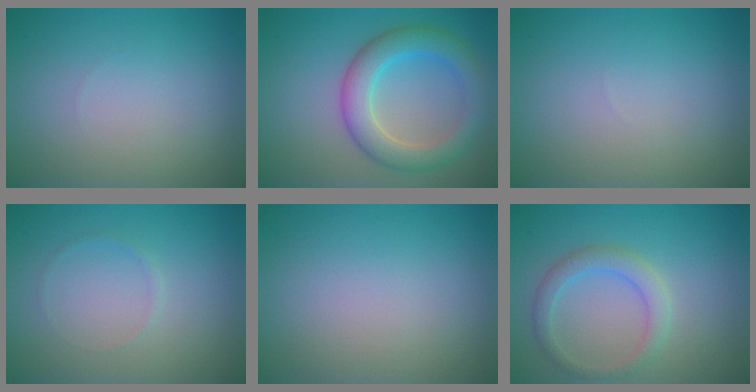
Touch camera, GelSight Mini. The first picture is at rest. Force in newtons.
{"total": 5.2, "press": 5.2, "slide": 0.2}
{"total": 0.0}
{"total": 0.5, "press": 0.5, "slide": 0.1}
{"total": 0.0}
{"total": 2.5, "press": 2.5, "slide": 0.1}